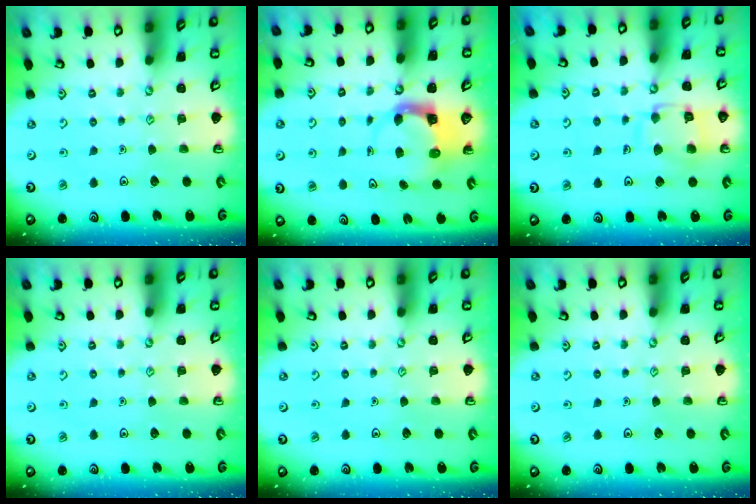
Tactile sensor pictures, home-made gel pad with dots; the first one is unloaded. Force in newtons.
{"total": 3.6, "press": 3.6, "slide": 0.6}
{"total": 11.5, "press": 11.5, "slide": 0.9}
{"total": 0.0}
{"total": 0.0}
{"total": 0.0}